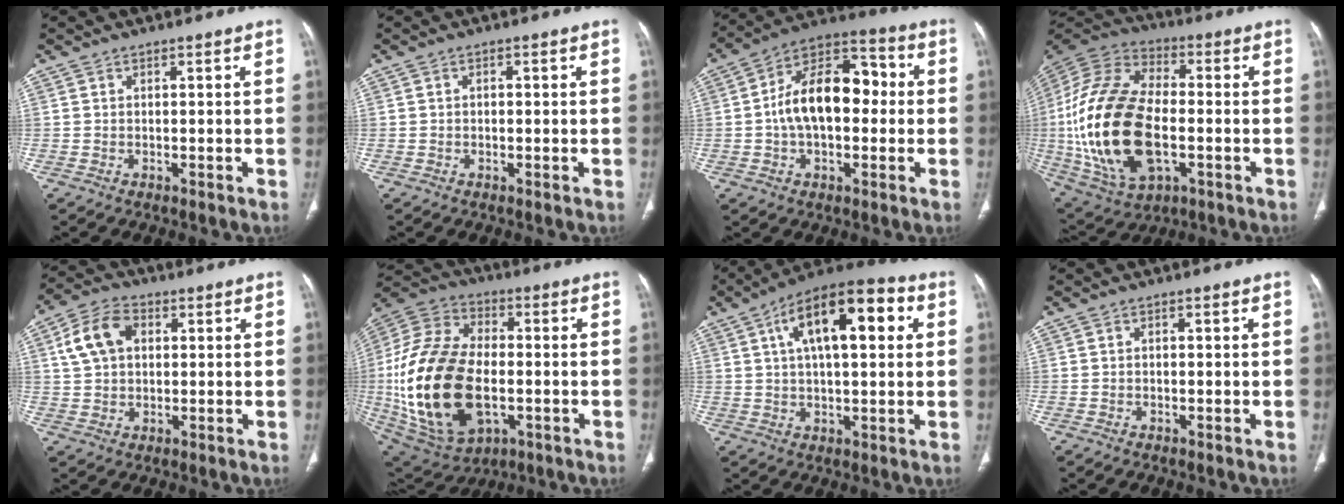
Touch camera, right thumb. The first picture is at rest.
{"total": 0.8, "force": [0.0, 0.5, 0.6], "torque": [-0.009, 0.002, -0.001]}
{"total": 16.8, "force": [0.2, 10.1, 13.4], "torque": [-0.201, 0.042, -0.006]}
{"total": 27.5, "force": [-3.4, 15.4, 22.6], "torque": [-0.472, 0.003, -0.051]}
{"total": 9.4, "force": [2.5, 6.6, 6.2], "torque": [-0.112, 0.014, 0.042]}
{"total": 28.1, "force": [-3.8, 16.7, 22.3], "torque": [-0.456, 0.002, -0.046]}
{"total": 17.5, "force": [5.2, 7.5, 14.9], "torque": [-0.213, 0.019, 0.074]}
{"total": 0.5, "force": [0.0, 0.3, 0.4], "torque": [-0.008, 0.000, 0.000]}